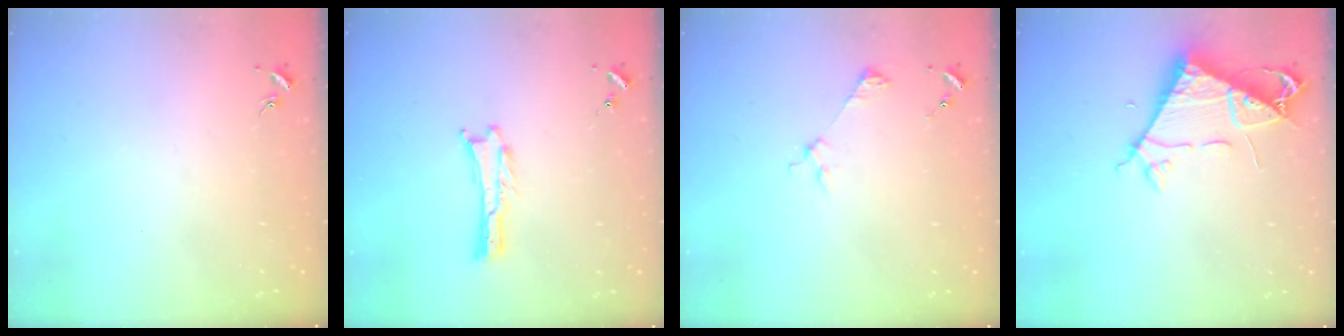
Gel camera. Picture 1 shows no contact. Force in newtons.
{"total": 0.0}
{"total": 2.5, "press": 2.5, "slide": 0.2}
{"total": 7.5, "press": 7.5, "slide": 0.7}